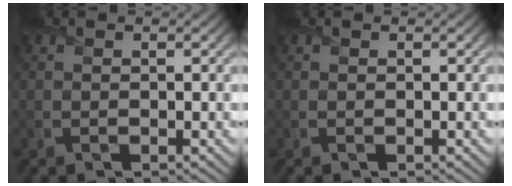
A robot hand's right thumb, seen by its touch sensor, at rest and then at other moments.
{"total": 0.0}